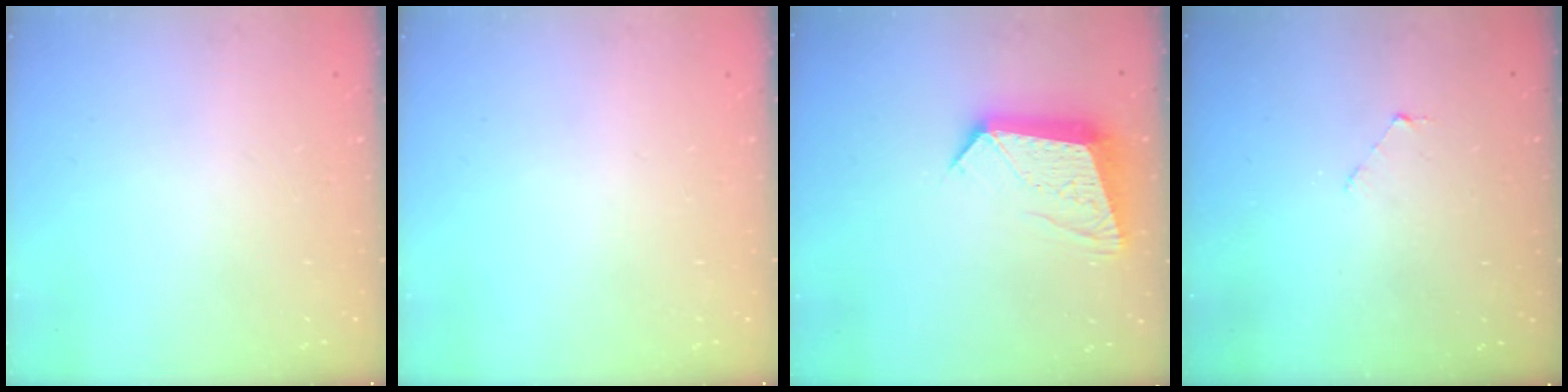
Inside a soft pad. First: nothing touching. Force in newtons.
{"total": 0.0}
{"total": 12.0, "press": 11.9, "slide": 1.1}
{"total": 1.6, "press": 1.6, "slide": 0.1}